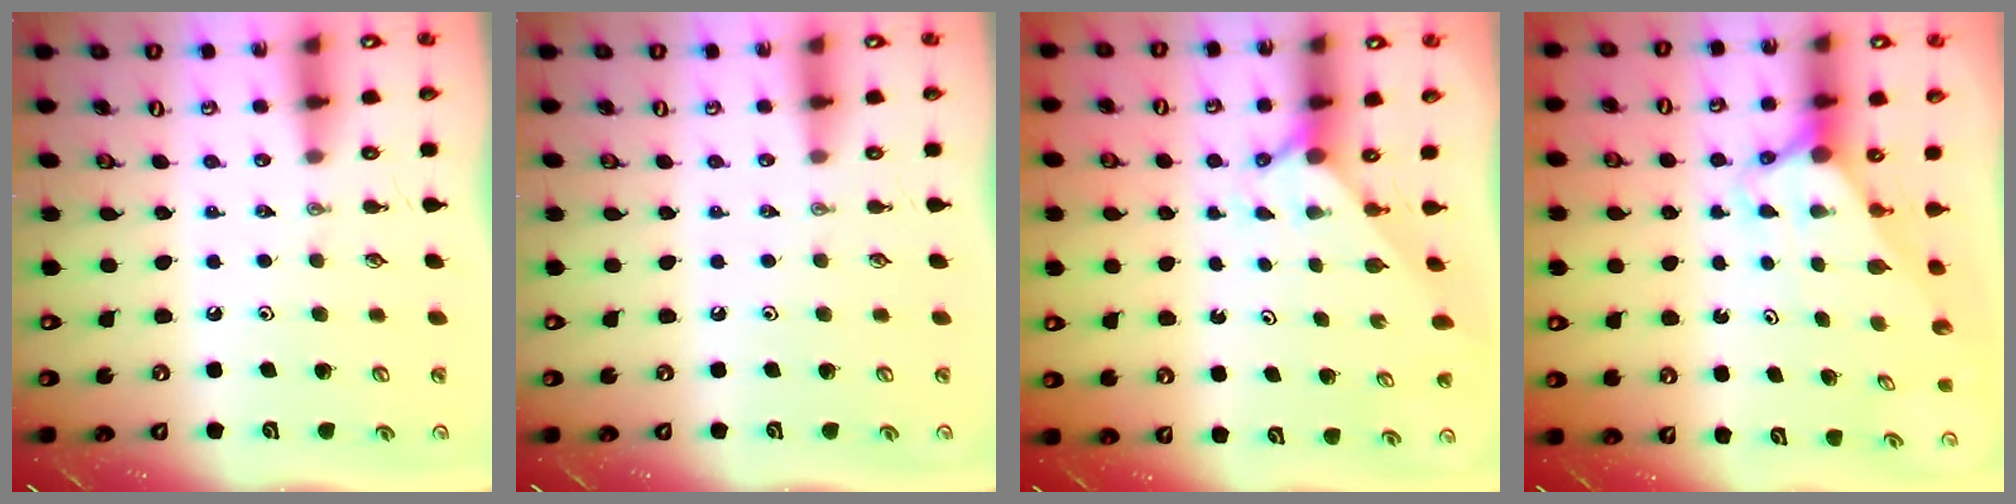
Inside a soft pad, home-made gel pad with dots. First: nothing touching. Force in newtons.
{"total": 0.0}
{"total": 3.7, "press": 3.7, "slide": 0.2}
{"total": 2.6, "press": 2.6, "slide": 0.0}